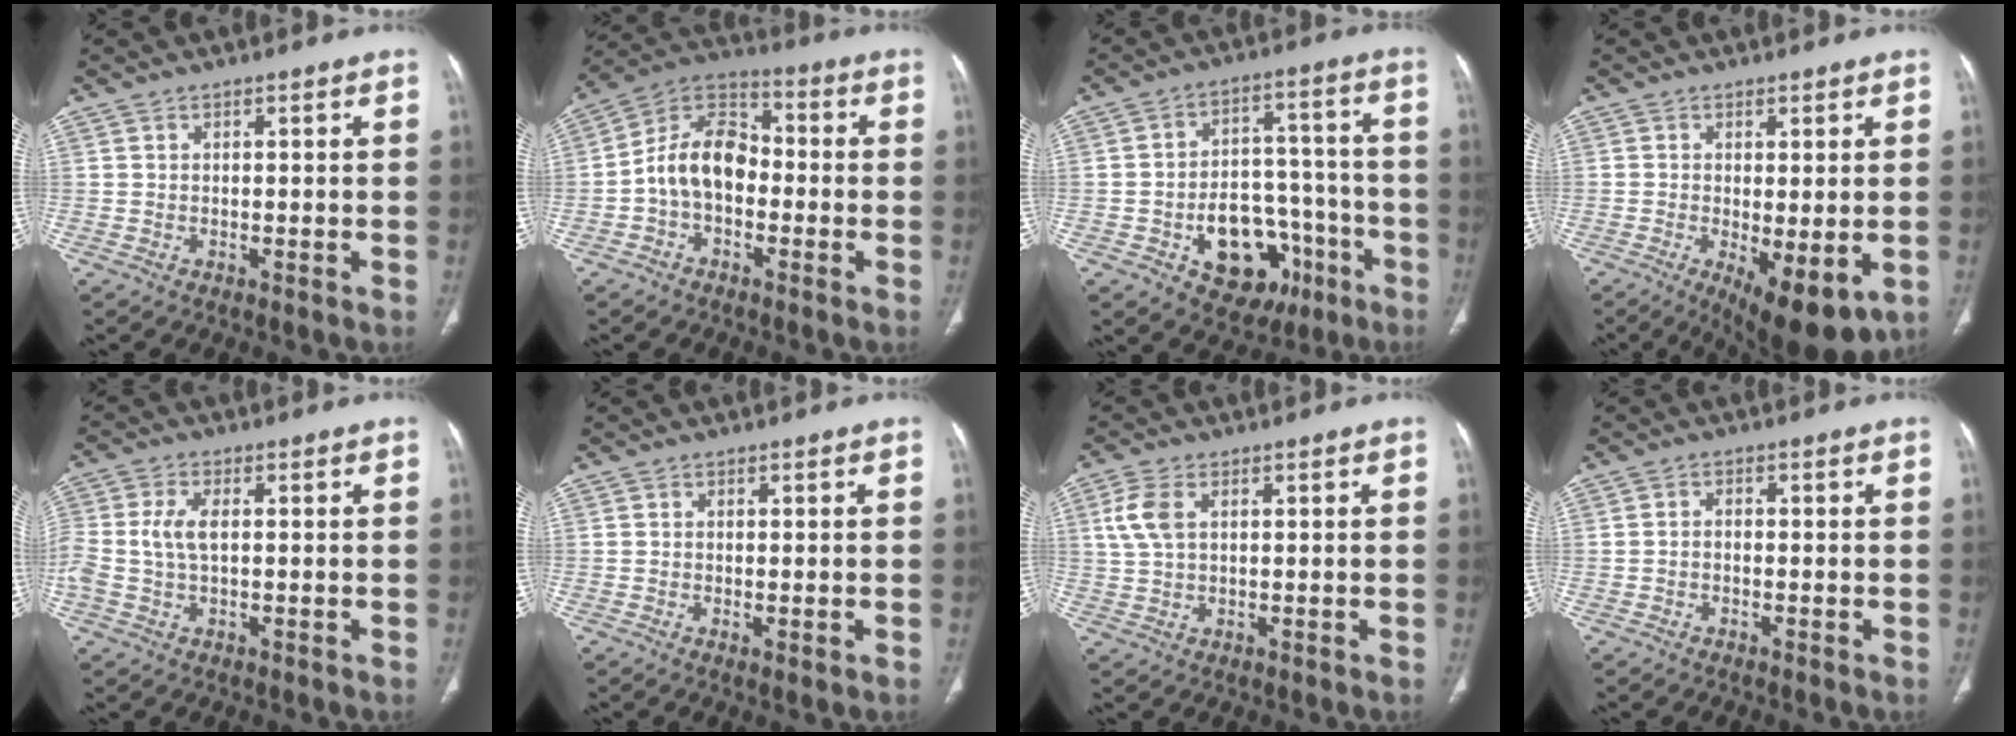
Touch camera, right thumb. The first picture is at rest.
{"total": 11.9, "force": [-2.0, 8.2, 8.4], "torque": [-0.133, 0.041, -0.051]}
{"total": 16.3, "force": [-7.0, 11.0, 9.8], "torque": [-0.096, 0.055, -0.090]}
{"total": 11.0, "force": [-3.4, 4.2, 9.6], "torque": [-0.138, -0.021, -0.040]}
{"total": 6.0, "force": [0.2, 3.3, 5.0], "torque": [-0.133, 0.011, 0.002]}
{"total": 1.2, "force": [-0.2, 0.4, 1.1], "torque": [-0.025, -0.006, -0.003]}
{"total": 5.4, "force": [1.5, 3.1, 4.1], "torque": [-0.102, 0.009, 0.032]}
{"total": 1.2, "force": [-0.5, 0.9, 0.8], "torque": [-0.010, 0.005, -0.009]}